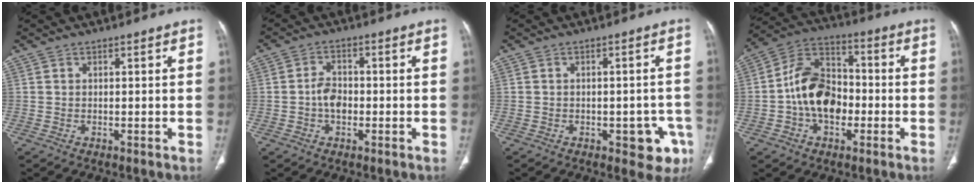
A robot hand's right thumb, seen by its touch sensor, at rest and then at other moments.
{"total": 4.4, "force": [-0.8, 3.0, 3.1], "torque": [-0.046, 0.013, -0.020]}
{"total": 7.0, "force": [-3.1, 3.7, 5.1], "torque": [-0.034, 0.014, -0.030]}
{"total": 14.0, "force": [-2.2, 9.8, 9.8], "torque": [-0.147, 0.041, -0.047]}